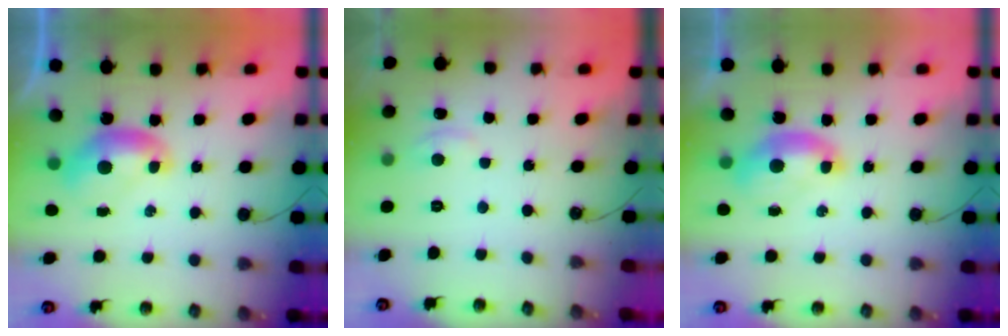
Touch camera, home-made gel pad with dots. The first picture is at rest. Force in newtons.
{"total": 3.0, "press": 2.9, "slide": 0.5}
{"total": 1.5, "press": 1.3, "slide": 0.7}